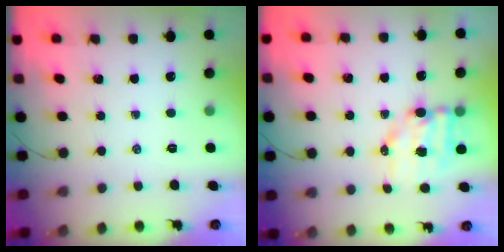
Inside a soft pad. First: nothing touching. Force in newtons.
{"total": 9.0, "press": 8.9, "slide": 1.1}